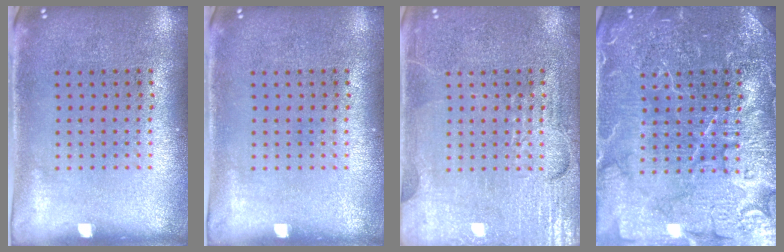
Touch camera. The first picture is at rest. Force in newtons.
{"total": 0.0}
{"total": 5.4, "press": 5.3, "slide": 0.6}
{"total": 7.2, "press": 7.1, "slide": 1.0}